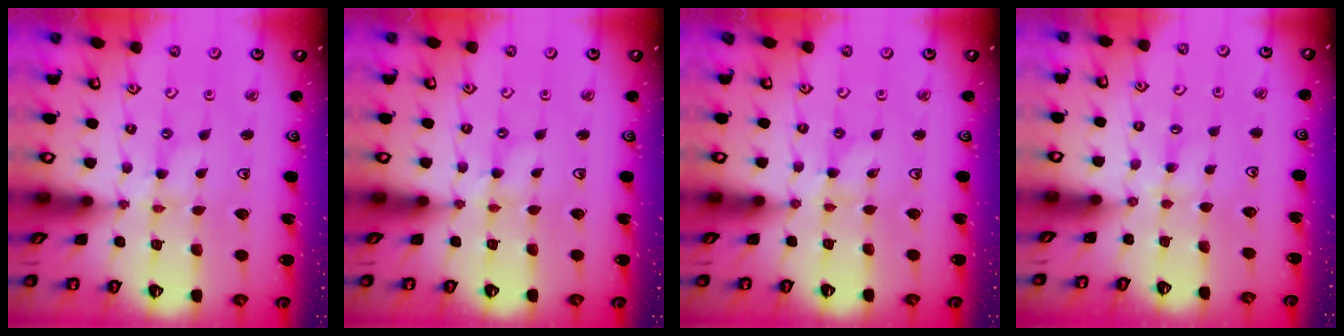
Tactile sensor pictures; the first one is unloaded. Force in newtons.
{"total": 1.4, "press": 1.4, "slide": 0.2}
{"total": 0.0}
{"total": 2.4, "press": 2.3, "slide": 0.4}